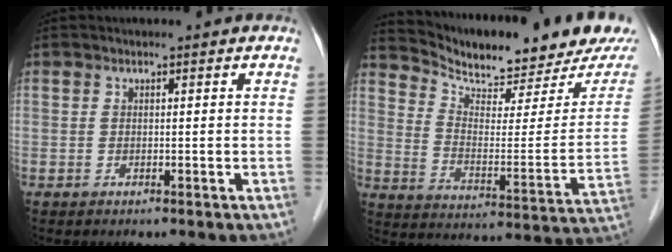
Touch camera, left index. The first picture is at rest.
{"total": 19.0, "force": [17.5, 2.7, 7.1], "torque": [-0.121, -0.051, 0.244]}